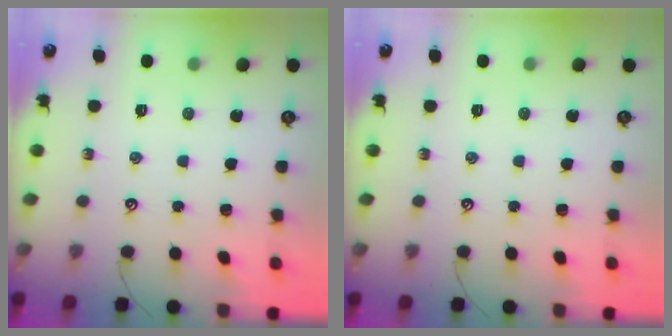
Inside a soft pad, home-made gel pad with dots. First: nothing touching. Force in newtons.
{"total": 0.0}